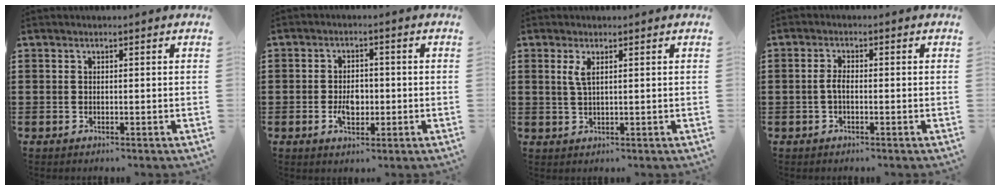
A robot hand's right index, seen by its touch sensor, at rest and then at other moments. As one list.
[{"total": 4.0, "force": [-0.8, 2.6, 3.0], "torque": [-0.049, 0.004, -0.016]}, {"total": 2.2, "force": [0.9, 0.5, 1.9], "torque": [-0.041, 0.002, 0.015]}, {"total": 2.0, "force": [-0.5, 0.8, 1.8], "torque": [-0.050, -0.004, -0.015]}]